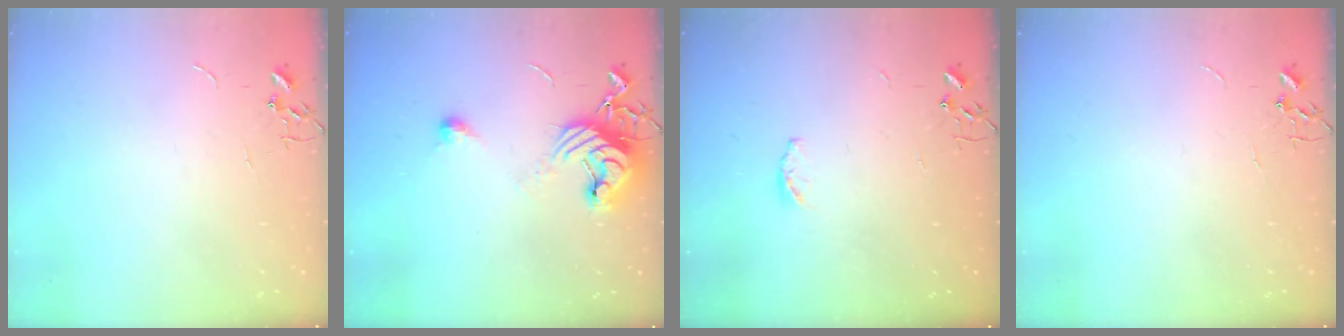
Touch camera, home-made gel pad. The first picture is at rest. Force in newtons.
{"total": 11.4, "press": 11.4, "slide": 0.9}
{"total": 4.0, "press": 4.0, "slide": 0.6}
{"total": 0.0}